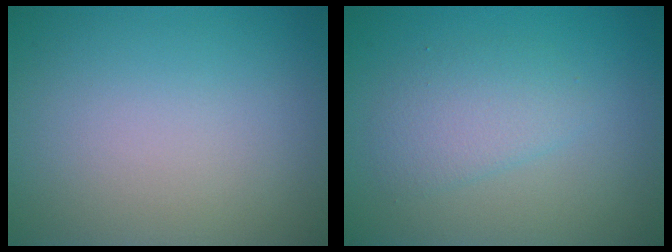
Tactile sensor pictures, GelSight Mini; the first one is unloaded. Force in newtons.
{"total": 2.6, "press": 2.6, "slide": 0.0}